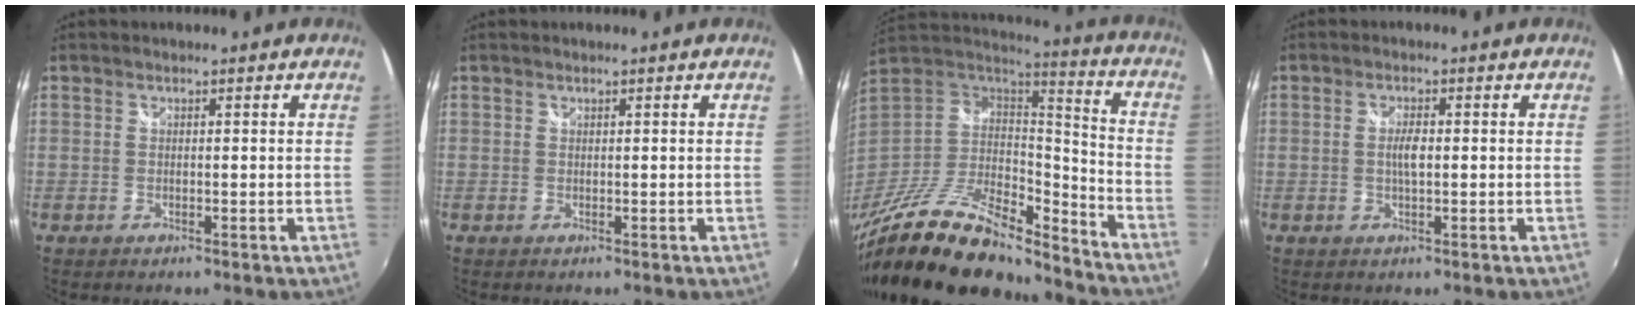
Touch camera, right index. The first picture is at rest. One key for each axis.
{"total": 0.0}
{"total": 25.5, "fx": -18.4, "fy": 8.9, "fz": 15.2, "tx": -0.290, "ty": -0.030, "tz": -0.312}
{"total": 2.7, "fx": 0.0, "fy": 0.9, "fz": 2.5, "tx": -0.046, "ty": 0.000, "tz": -0.001}